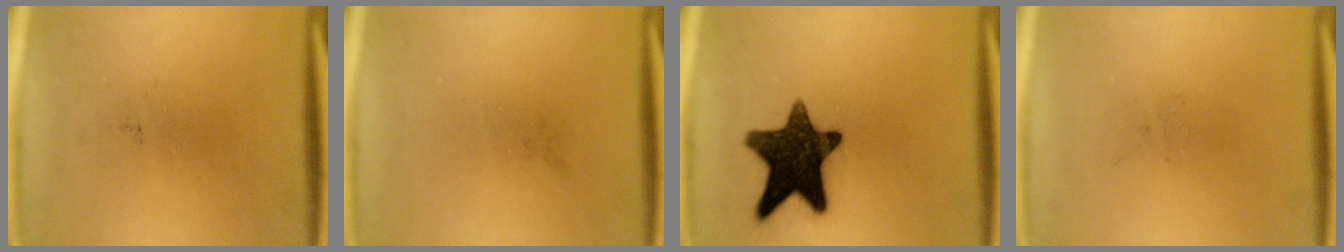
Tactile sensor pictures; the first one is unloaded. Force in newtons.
{"total": 0.0}
{"total": 14.9}
{"total": 0.0}